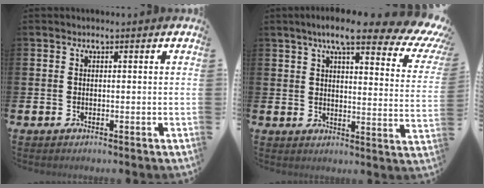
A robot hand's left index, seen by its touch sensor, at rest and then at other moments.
{"total": 9.8, "force": [7.3, 2.4, 6.1], "torque": [-0.103, -0.039, 0.118]}